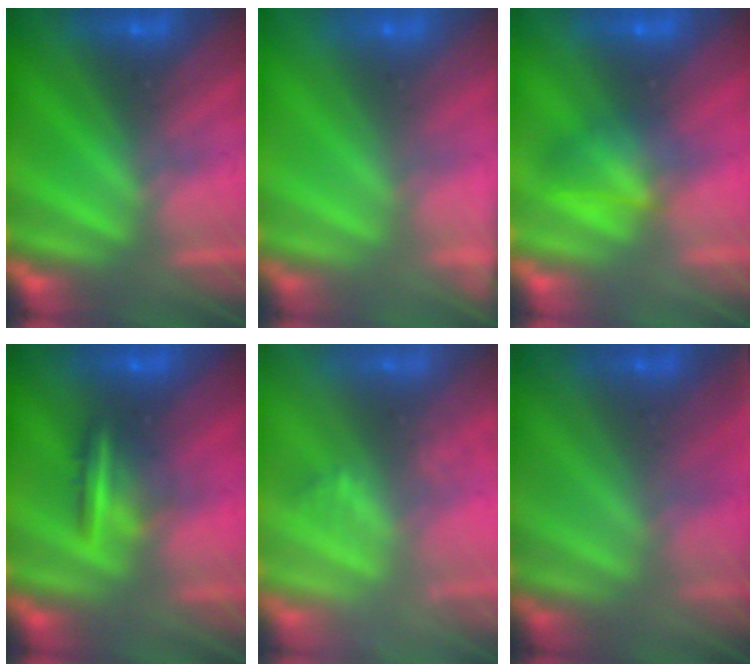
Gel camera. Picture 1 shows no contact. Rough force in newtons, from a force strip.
{"total": 5.9}
{"total": 1.3}
{"total": 7.5}
{"total": 2.1}
{"total": 1.2}